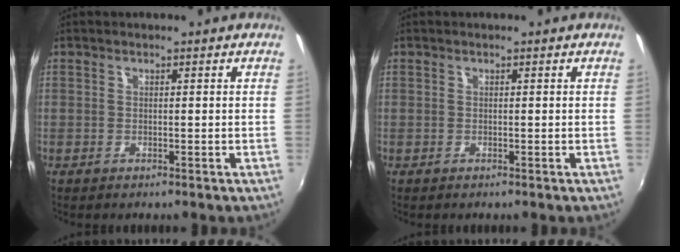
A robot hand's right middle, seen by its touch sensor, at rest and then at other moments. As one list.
[{"total": 0.0}]